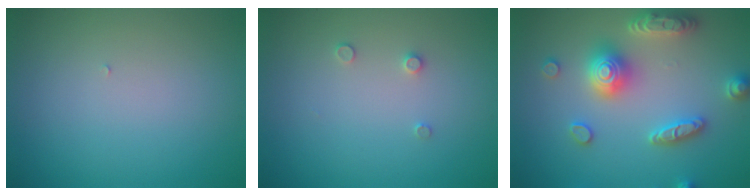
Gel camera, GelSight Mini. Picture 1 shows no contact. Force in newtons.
{"total": 0.8, "press": 0.8, "slide": 0.0}
{"total": 5.0, "press": 4.9, "slide": 0.9}